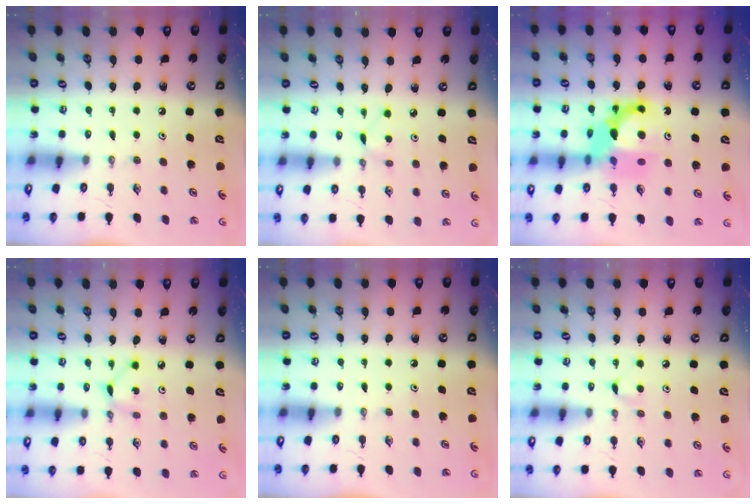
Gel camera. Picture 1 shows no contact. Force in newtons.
{"total": 2.9, "press": 2.9, "slide": 0.3}
{"total": 12.9, "press": 12.7, "slide": 2.5}
{"total": 2.6, "press": 2.6, "slide": 0.1}
{"total": 0.0}
{"total": 4.1, "press": 4.1, "slide": 0.5}